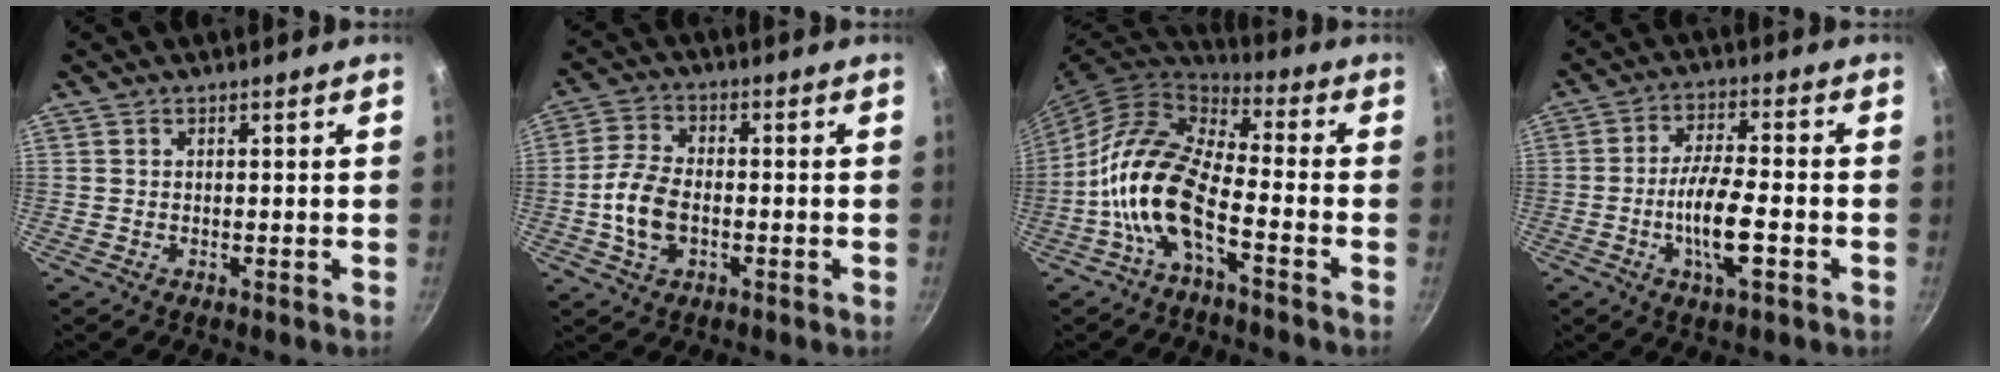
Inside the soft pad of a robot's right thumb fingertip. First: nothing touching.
{"total": 8.6, "force": [-1.8, 5.2, 6.6], "torque": [-0.125, 0.020, -0.039]}
{"total": 15.4, "force": [-5.2, 6.8, 12.8], "torque": [-0.239, 0.049, -0.118]}
{"total": 10.1, "force": [-3.0, 3.0, 9.2], "torque": [-0.166, 0.017, -0.058]}